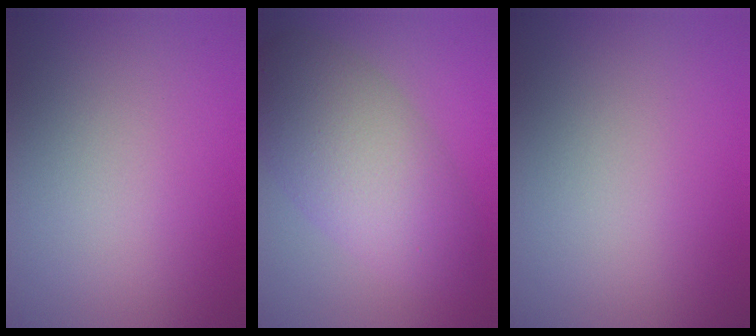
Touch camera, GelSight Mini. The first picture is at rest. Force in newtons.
{"total": 7.3, "press": 7.3, "slide": 0.3}
{"total": 0.0}